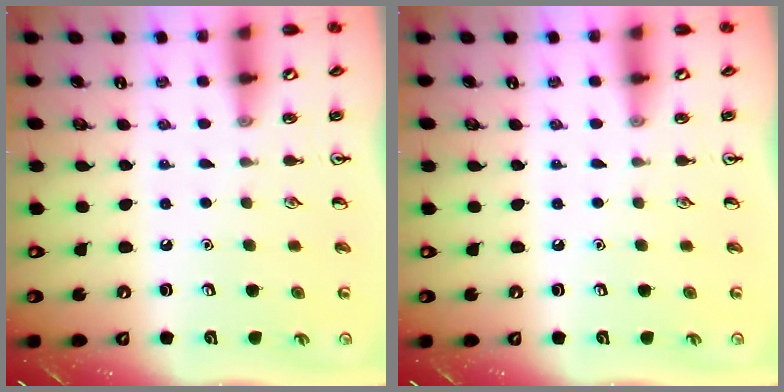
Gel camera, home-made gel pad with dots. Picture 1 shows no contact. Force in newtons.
{"total": 0.0}